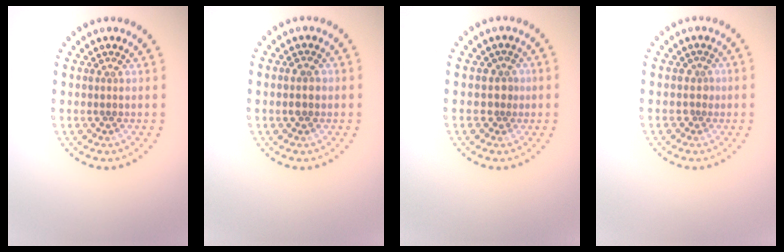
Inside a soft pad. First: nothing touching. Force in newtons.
{"total": 1.4, "press": 1.4, "slide": 0.1}
{"total": 1.5, "press": 1.2, "slide": 1.0}
{"total": 1.0, "press": 0.5, "slide": 0.8}